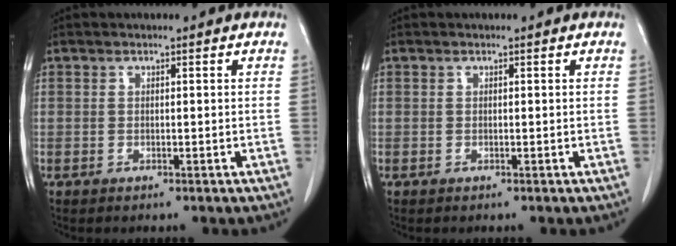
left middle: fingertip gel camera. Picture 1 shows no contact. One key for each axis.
{"total": 0.0}